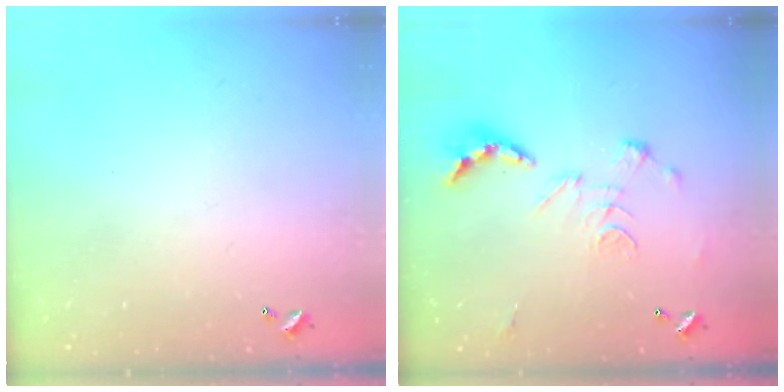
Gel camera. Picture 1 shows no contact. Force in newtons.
{"total": 2.6, "press": 2.1, "slide": 1.5}